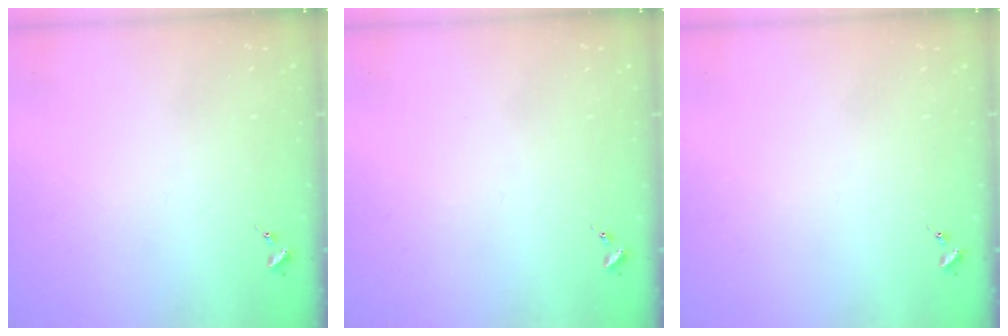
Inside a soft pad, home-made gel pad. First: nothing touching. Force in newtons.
{"total": 0.0}
{"total": 0.0}